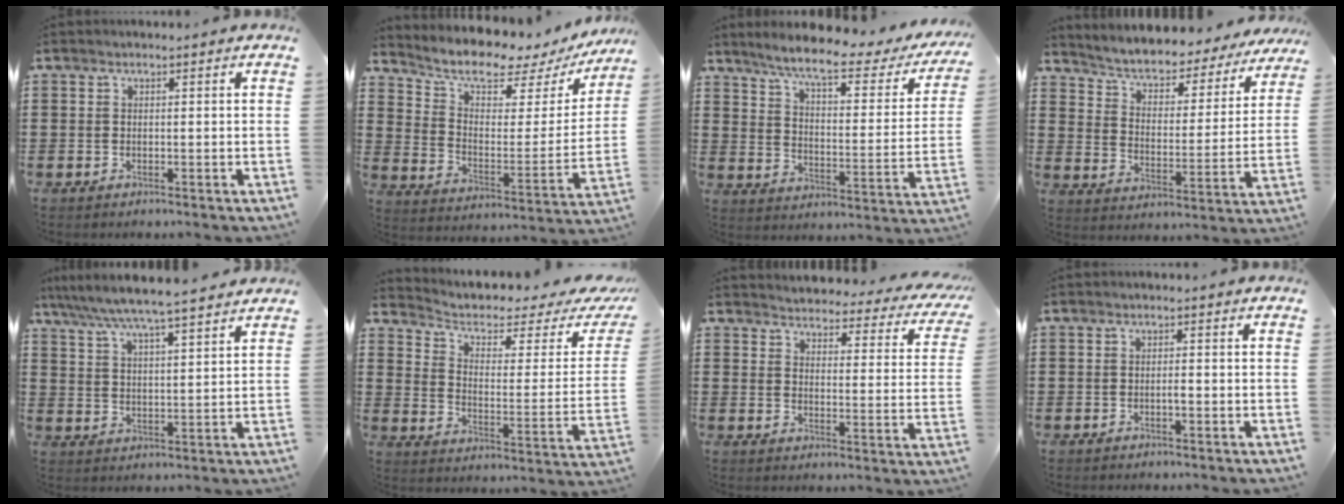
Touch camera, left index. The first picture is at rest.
{"total": 7.3, "force": [6.2, 2.3, 3.2], "torque": [-0.072, -0.056, 0.097]}
{"total": 7.5, "force": [5.9, 0.6, 4.6], "torque": [-0.104, -0.033, 0.093]}
{"total": 3.8, "force": [3.5, 0.9, 1.2], "torque": [-0.043, -0.032, 0.049]}
{"total": 5.9, "force": [5.4, -0.5, 2.3], "torque": [-0.068, -0.031, 0.091]}
{"total": 3.6, "force": [1.8, 1.6, 2.7], "torque": [-0.065, -0.015, 0.022]}
{"total": 3.4, "force": [3.3, 0.0, 0.6], "torque": [-0.025, -0.035, 0.049]}
{"total": 0.9, "force": [-0.3, 0.2, 0.9], "torque": [-0.016, -0.002, -0.006]}